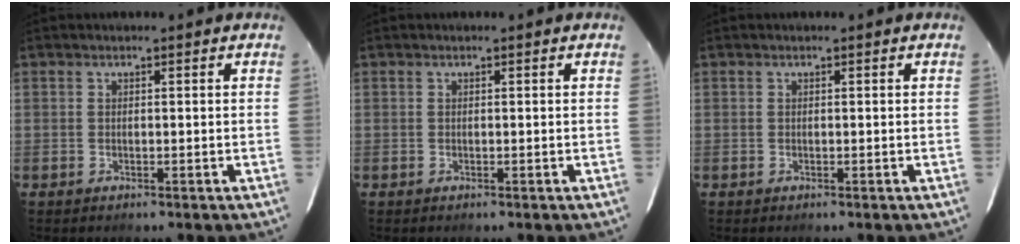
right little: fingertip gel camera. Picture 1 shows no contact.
{"total": 0.0}
{"total": 0.0}